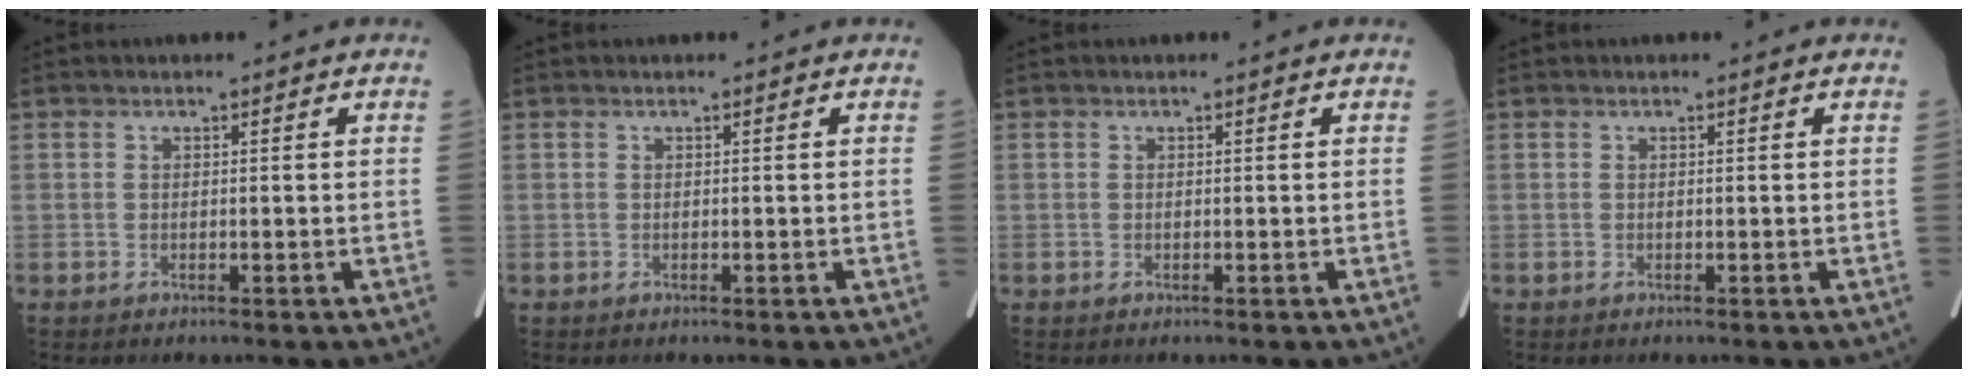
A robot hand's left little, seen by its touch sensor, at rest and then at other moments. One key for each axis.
{"total": 0.0}
{"total": 0.0}
{"total": 0.0}